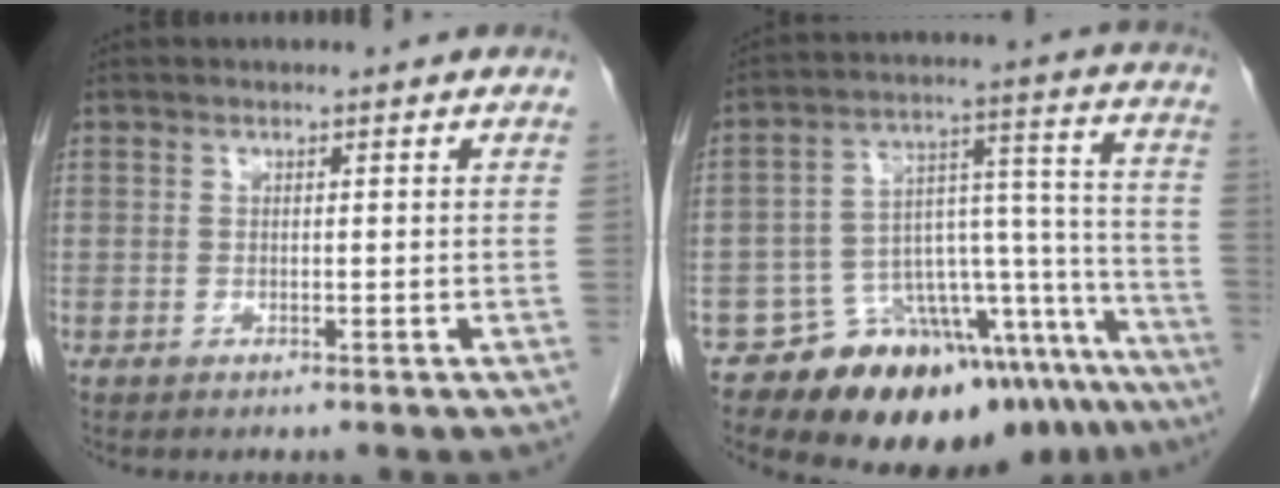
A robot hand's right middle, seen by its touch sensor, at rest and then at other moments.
{"total": 19.7, "force": [-15.5, 6.9, 10.1], "torque": [-0.066, 0.063, -0.223]}